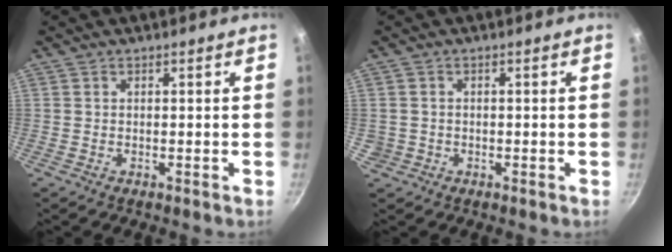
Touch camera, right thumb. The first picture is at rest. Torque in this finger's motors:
{"motor_torque": [-0.24, 0.09, 0.28, -0.14, -0.06]}